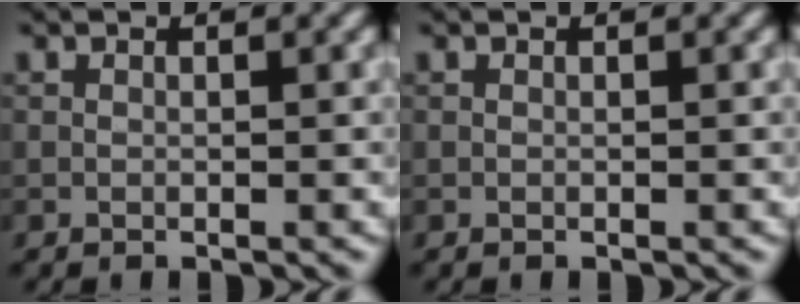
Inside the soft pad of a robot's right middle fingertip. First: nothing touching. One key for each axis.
{"total": 0.0}